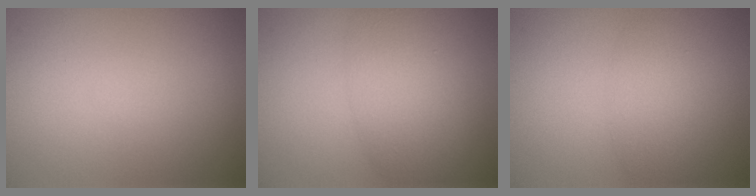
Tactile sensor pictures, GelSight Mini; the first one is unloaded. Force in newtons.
{"total": 4.7, "press": 4.7, "slide": 0.2}
{"total": 2.7, "press": 2.7, "slide": 0.1}